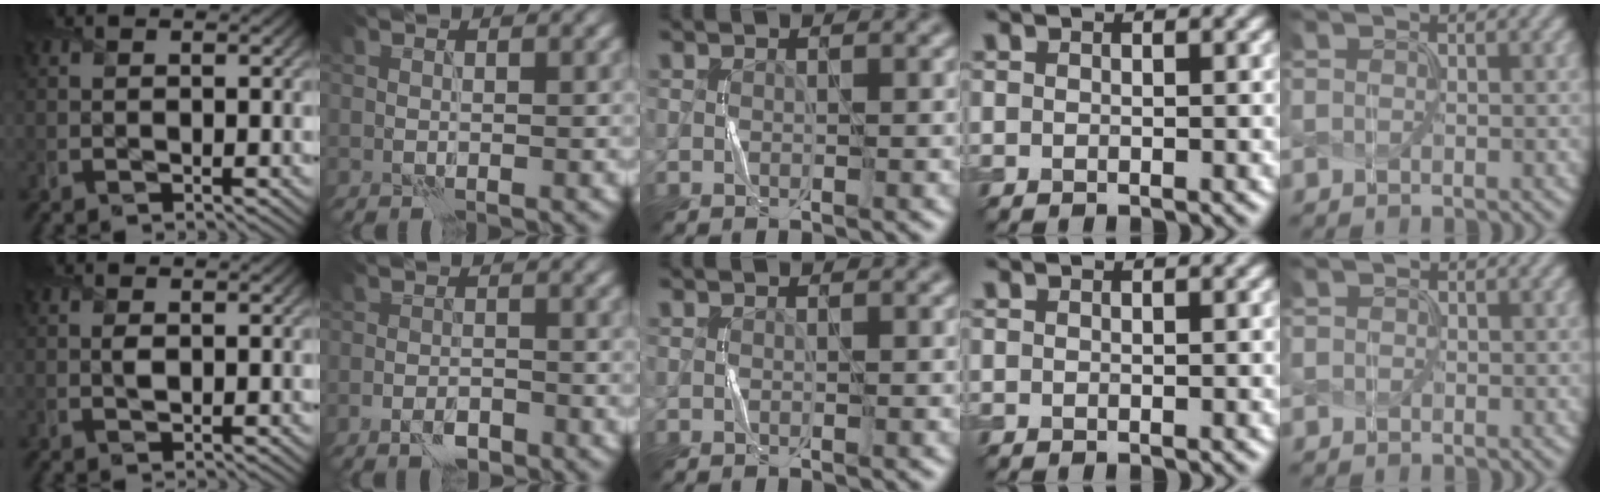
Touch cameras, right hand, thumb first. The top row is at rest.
{"thumb": {"total": 1.2, "force": [0.4, 0.5, 1.0], "torque": [-0.025, -0.002, 0.008]}, "index": {"total": 2.2, "force": [-1.5, 0.9, 1.2], "torque": [-0.018, 0.003, -0.029]}, "little": {"total": 1.0, "force": [-0.5, -0.1, -0.9], "torque": [0.009, -0.005, 0.003]}}